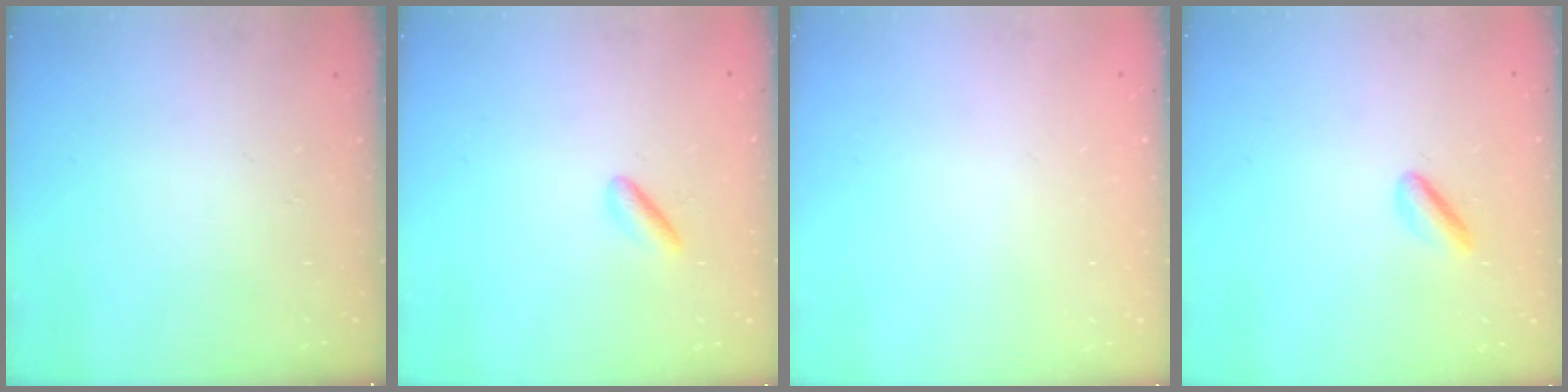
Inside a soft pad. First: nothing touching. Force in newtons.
{"total": 3.3, "press": 3.1, "slide": 1.0}
{"total": 2.0, "press": 2.0, "slide": 0.1}
{"total": 2.5, "press": 2.5, "slide": 0.5}